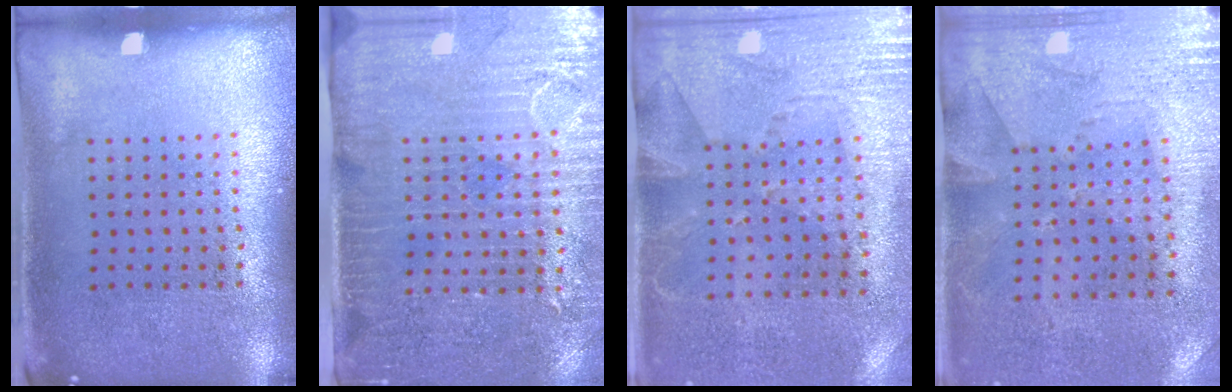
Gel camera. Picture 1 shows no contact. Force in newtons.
{"total": 3.3, "press": 3.0, "slide": 1.5}
{"total": 2.8, "press": 2.3, "slide": 1.5}
{"total": 2.8, "press": 2.2, "slide": 1.6}